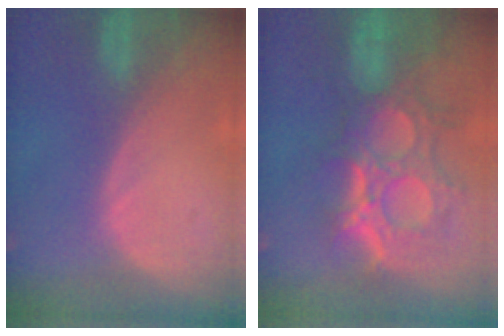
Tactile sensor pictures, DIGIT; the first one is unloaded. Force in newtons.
{"total": 12.0, "press": 10.7, "slide": 5.3}